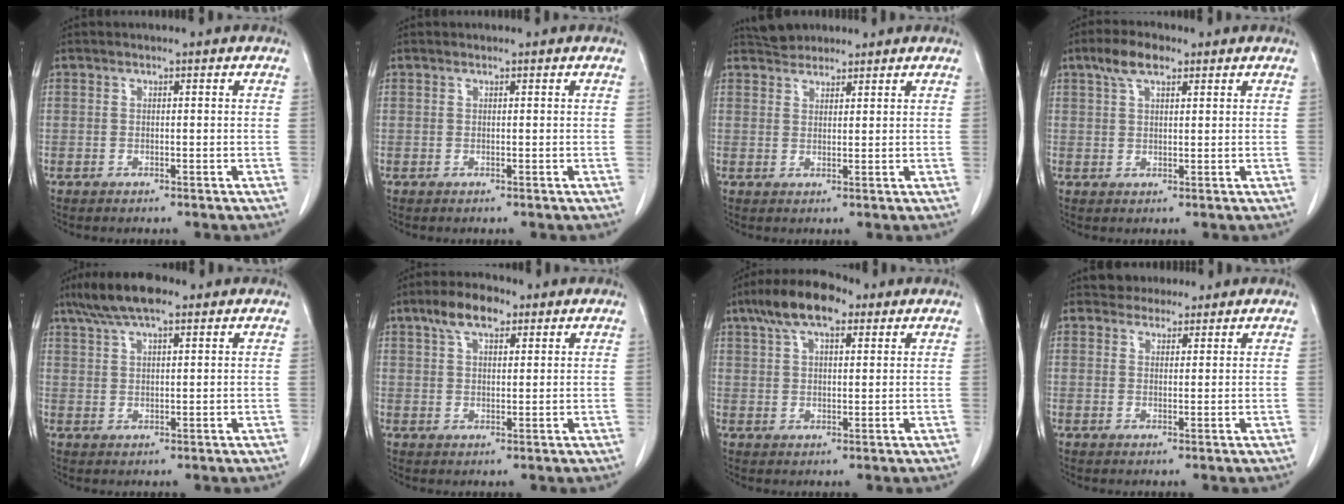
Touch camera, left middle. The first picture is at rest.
{"total": 0.0}
{"total": 3.3, "force": [3.0, 1.2, 0.2], "torque": [-0.009, 0.017, 0.053]}
{"total": 4.7, "force": [2.9, 1.9, 3.2], "torque": [-0.066, 0.016, 0.055]}
{"total": 7.8, "force": [5.6, 1.8, 5.1], "torque": [-0.101, 0.021, 0.099]}
{"total": 6.1, "force": [3.8, 2.6, 4.1], "torque": [-0.078, 0.019, 0.067]}
{"total": 9.3, "force": [5.7, 3.4, 6.5], "torque": [-0.122, 0.027, 0.097]}
{"total": 3.1, "force": [2.7, 1.4, 0.0], "torque": [0.002, 0.011, 0.042]}